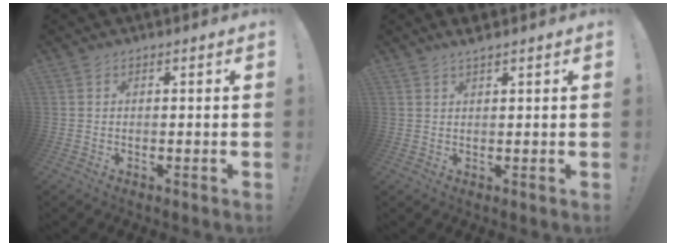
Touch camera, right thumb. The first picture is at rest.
{"total": 2.4, "force": [2.1, -0.1, 1.3], "torque": [-0.021, -0.010, 0.035]}